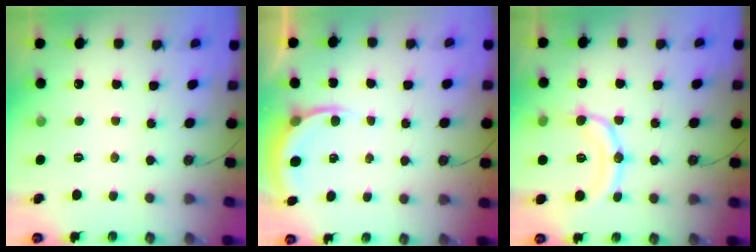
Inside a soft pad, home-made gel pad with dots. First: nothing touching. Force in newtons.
{"total": 5.5, "press": 5.5, "slide": 0.2}
{"total": 16.7, "press": 16.4, "slide": 2.8}